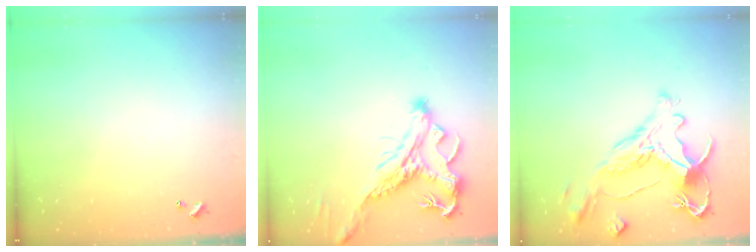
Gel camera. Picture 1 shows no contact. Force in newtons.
{"total": 4.1, "press": 3.8, "slide": 1.5}
{"total": 1.6, "press": 1.0, "slide": 1.3}